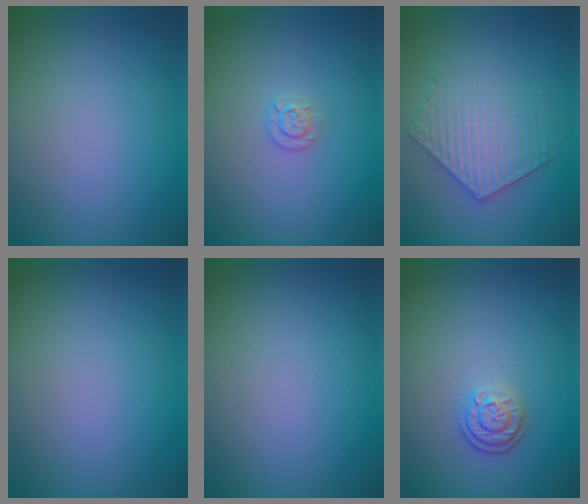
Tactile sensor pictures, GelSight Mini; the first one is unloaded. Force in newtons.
{"total": 1.3, "press": 1.3, "slide": 0.2}
{"total": 3.8, "press": 3.8, "slide": 0.6}
{"total": 0.0}
{"total": 0.0}
{"total": 2.5, "press": 2.0, "slide": 1.5}